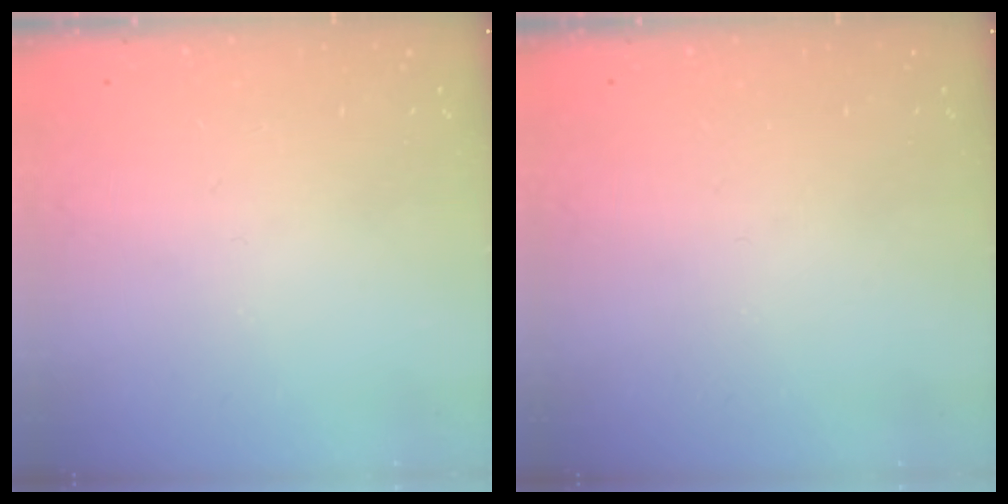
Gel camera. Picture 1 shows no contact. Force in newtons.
{"total": 0.0}